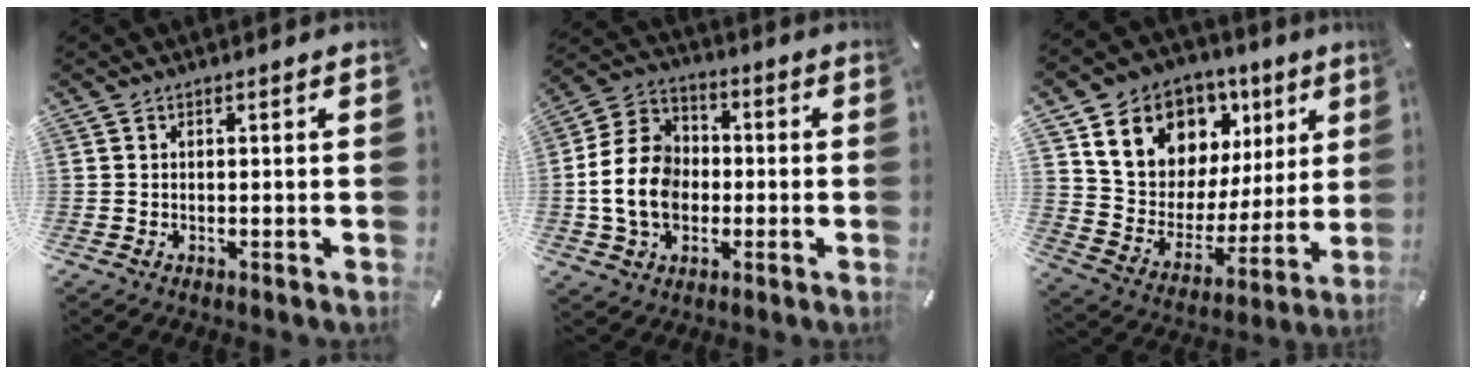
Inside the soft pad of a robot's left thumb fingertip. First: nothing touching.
{"total": 13.2, "force": [-1.8, 10.7, 7.5], "torque": [-0.168, 0.018, -0.035]}
{"total": 14.1, "force": [8.2, 10.6, 4.3], "torque": [-0.078, -0.066, 0.156]}